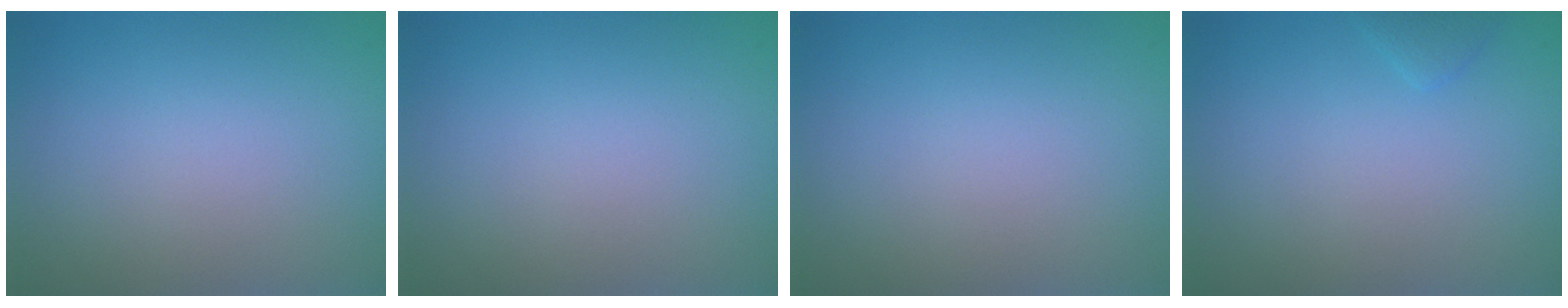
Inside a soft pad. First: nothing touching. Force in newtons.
{"total": 0.0}
{"total": 0.0}
{"total": 0.8, "press": 0.8, "slide": 0.1}